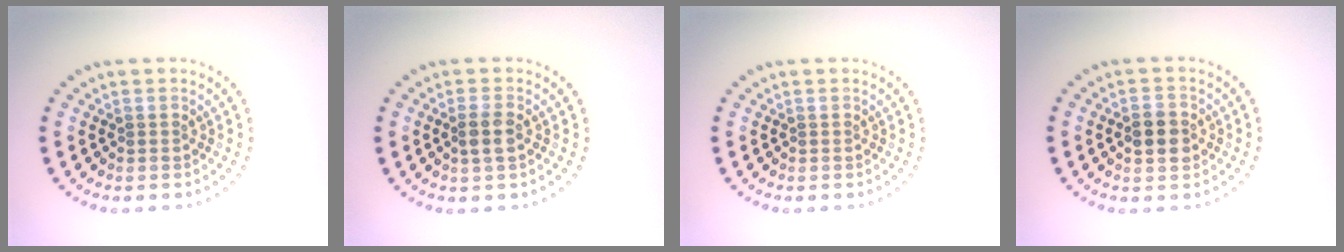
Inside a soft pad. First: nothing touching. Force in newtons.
{"total": 1.8, "press": 1.7, "slide": 0.7}
{"total": 0.0}
{"total": 2.9, "press": 2.9, "slide": 0.2}